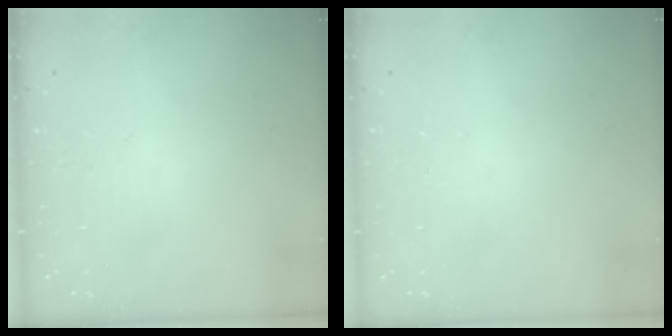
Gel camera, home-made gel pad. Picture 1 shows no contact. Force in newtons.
{"total": 0.0}